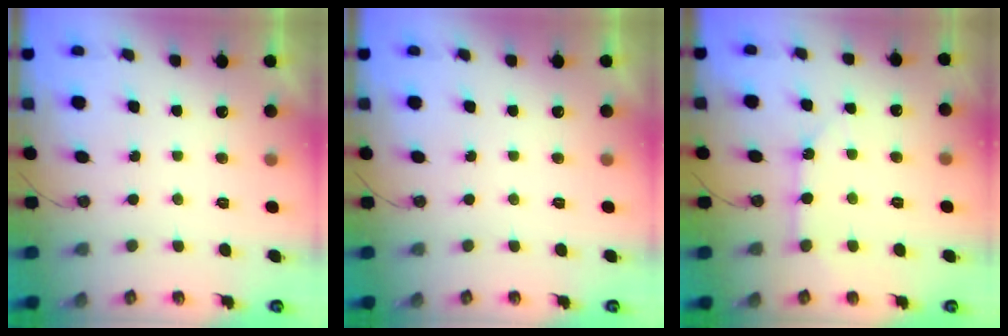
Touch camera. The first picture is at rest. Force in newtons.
{"total": 0.0}
{"total": 5.3, "press": 5.2, "slide": 0.4}